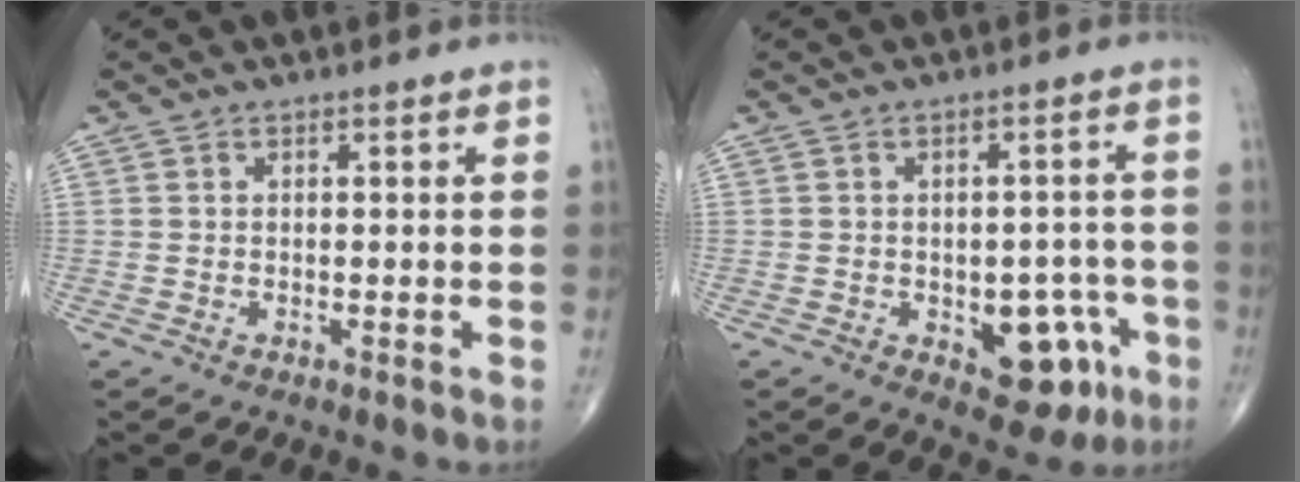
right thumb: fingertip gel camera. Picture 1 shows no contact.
{"total": 10.0, "force": [-3.8, 5.8, 7.2], "torque": [-0.050, 0.026, -0.038]}